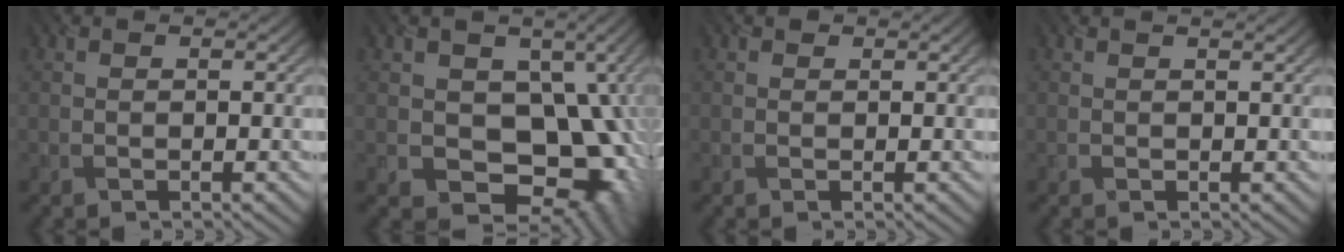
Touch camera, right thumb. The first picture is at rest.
{"total": 13.3, "force": [-1.9, 10.3, 8.3], "torque": [-0.088, -0.034, -0.019]}
{"total": 0.7, "force": [0.3, 0.3, -0.5], "torque": [0.008, -0.004, 0.006]}
{"total": 0.6, "force": [0.4, 0.0, -0.3], "torque": [0.006, -0.005, 0.005]}